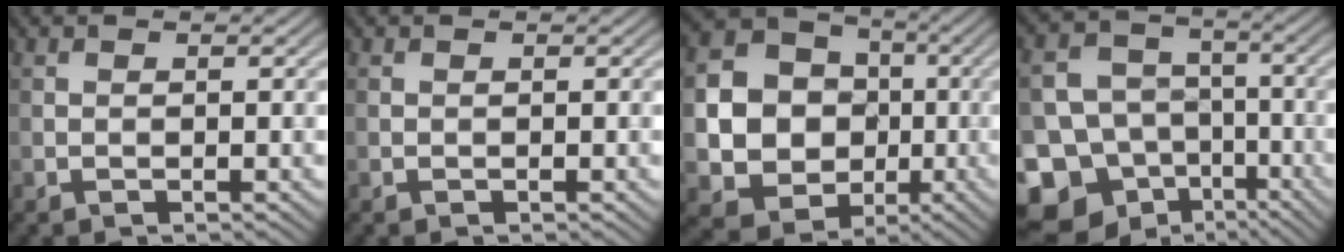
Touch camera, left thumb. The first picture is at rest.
{"total": 0.0}
{"total": 13.9, "force": [-0.6, 12.3, 6.5], "torque": [-0.180, -0.022, -0.017]}
{"total": 15.7, "force": [-8.7, 12.3, 4.7], "torque": [-0.144, -0.042, -0.134]}